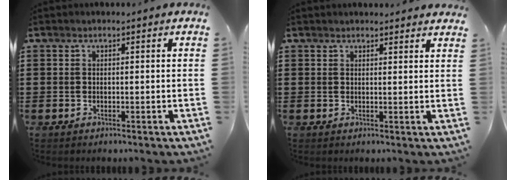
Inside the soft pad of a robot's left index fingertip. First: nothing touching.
{"total": 1.6, "force": [1.6, 0.2, 0.1], "torque": [-0.007, 0.001, 0.033]}